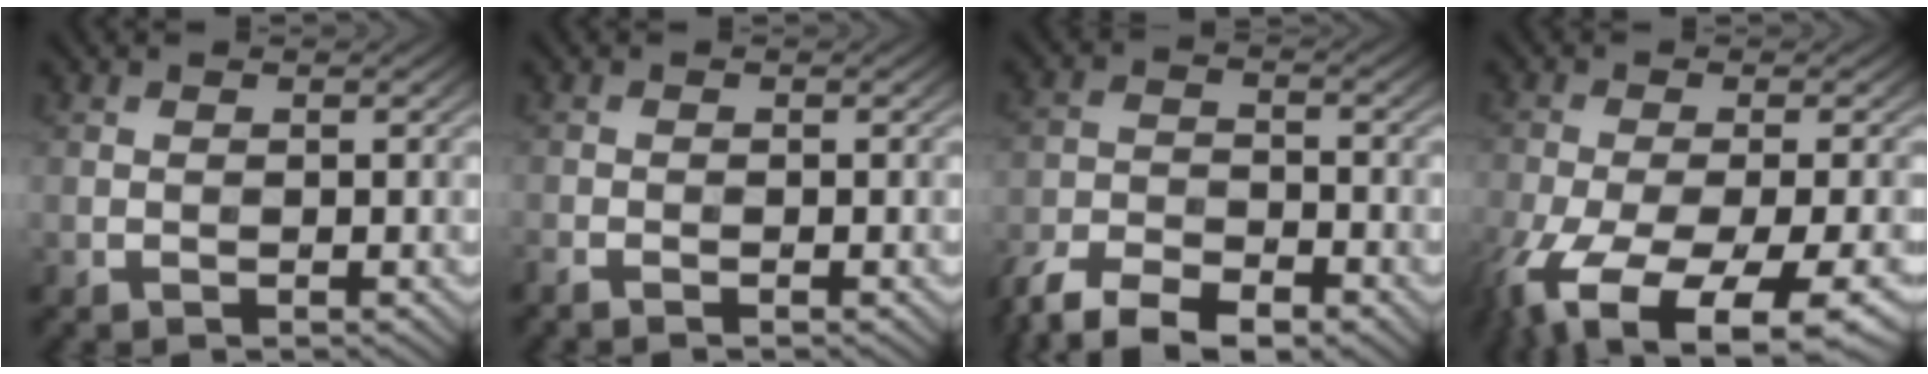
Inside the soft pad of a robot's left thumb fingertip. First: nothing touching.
{"total": 1.3, "force": [-1.2, 0.1, 0.6], "torque": [-0.013, -0.005, -0.027]}
{"total": 8.7, "force": [-6.8, 3.2, 4.5], "torque": [-0.084, -0.010, -0.137]}
{"total": 14.6, "force": [-8.7, 5.2, 10.5], "torque": [-0.240, -0.060, -0.122]}